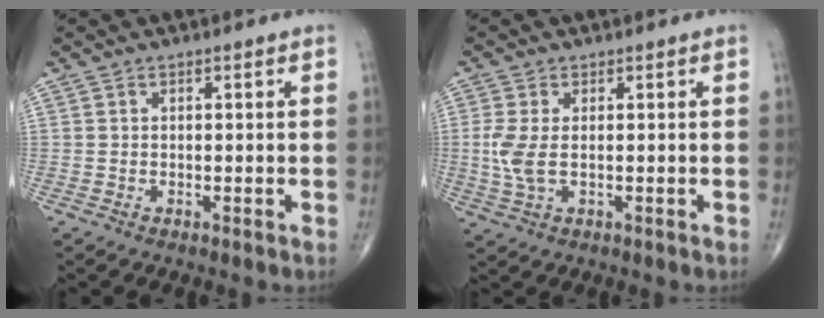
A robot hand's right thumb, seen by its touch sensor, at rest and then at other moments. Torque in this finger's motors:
{"motor_torque": [-0.18, 0.33, 0.57, 0.18, -0.03]}